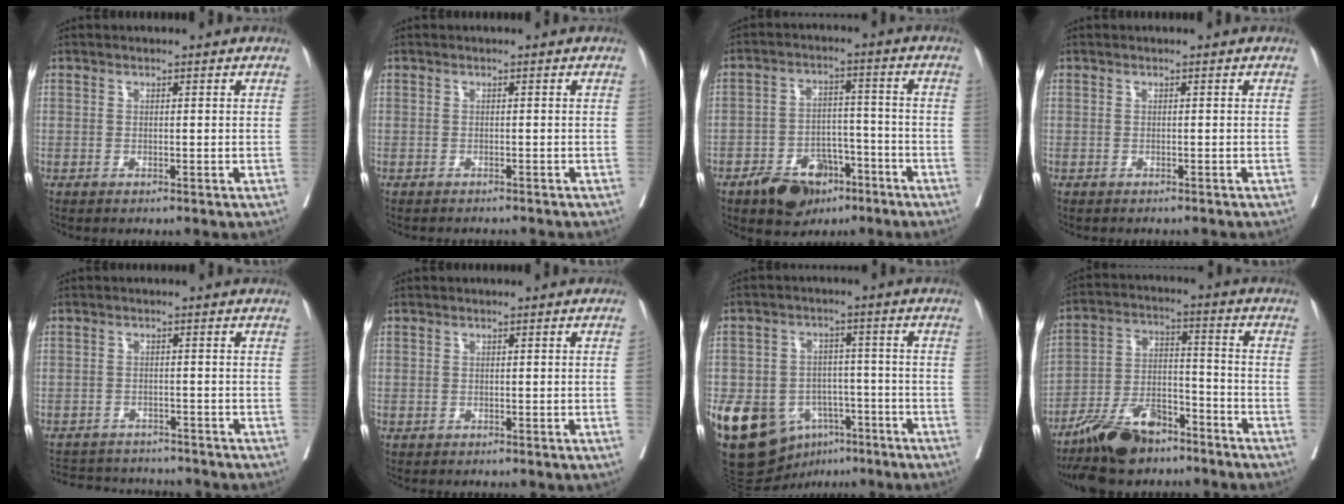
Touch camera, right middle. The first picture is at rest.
{"total": 4.2, "force": [-4.1, 0.5, 1.1], "torque": [-0.011, -0.009, -0.049]}
{"total": 9.4, "force": [-6.2, 5.5, 4.5], "torque": [-0.069, 0.013, -0.095]}
{"total": 2.4, "force": [-2.2, 0.4, 0.7], "torque": [-0.009, -0.002, -0.029]}
{"total": 8.9, "force": [-8.4, 2.6, 1.3], "torque": [-0.020, 0.010, -0.115]}
{"total": 0.6, "force": [-0.2, 0.2, 0.5], "torque": [-0.008, 0.008, -0.002]}
{"total": 14.0, "force": [-7.0, 9.9, 7.0], "torque": [-0.123, 0.017, -0.104]}
{"total": 12.8, "force": [-9.7, 4.8, 6.9], "torque": [-0.130, -0.001, -0.177]}